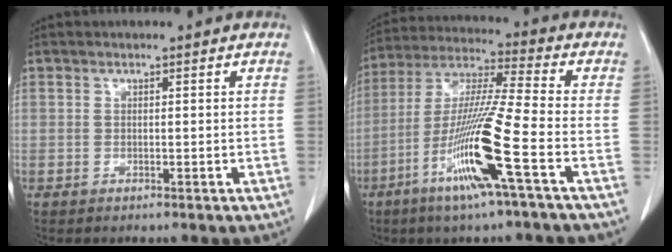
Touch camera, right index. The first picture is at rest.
{"total": 15.2, "force": [-6.2, -1.0, 13.8], "torque": [-0.282, -0.020, -0.123]}